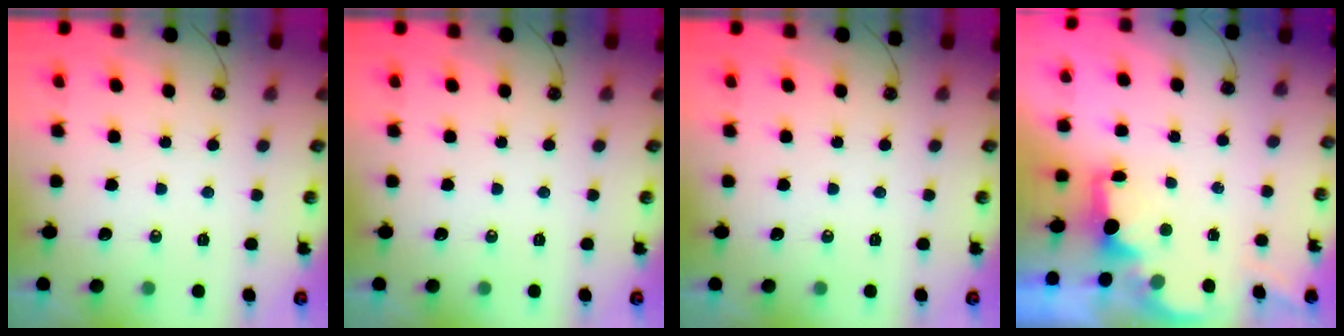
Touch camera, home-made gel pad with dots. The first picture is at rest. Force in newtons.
{"total": 0.0}
{"total": 0.0}
{"total": 2.1, "press": 1.9, "slide": 0.8}